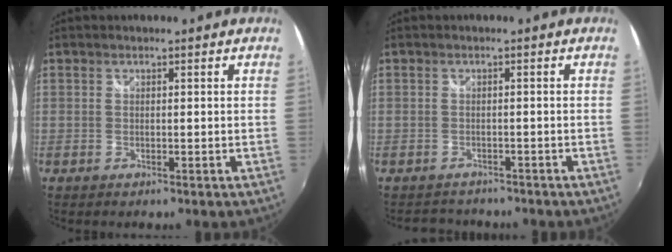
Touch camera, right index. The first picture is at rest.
{"total": 4.1, "force": [-3.6, 1.9, 0.5], "torque": [-0.016, 0.001, -0.053]}